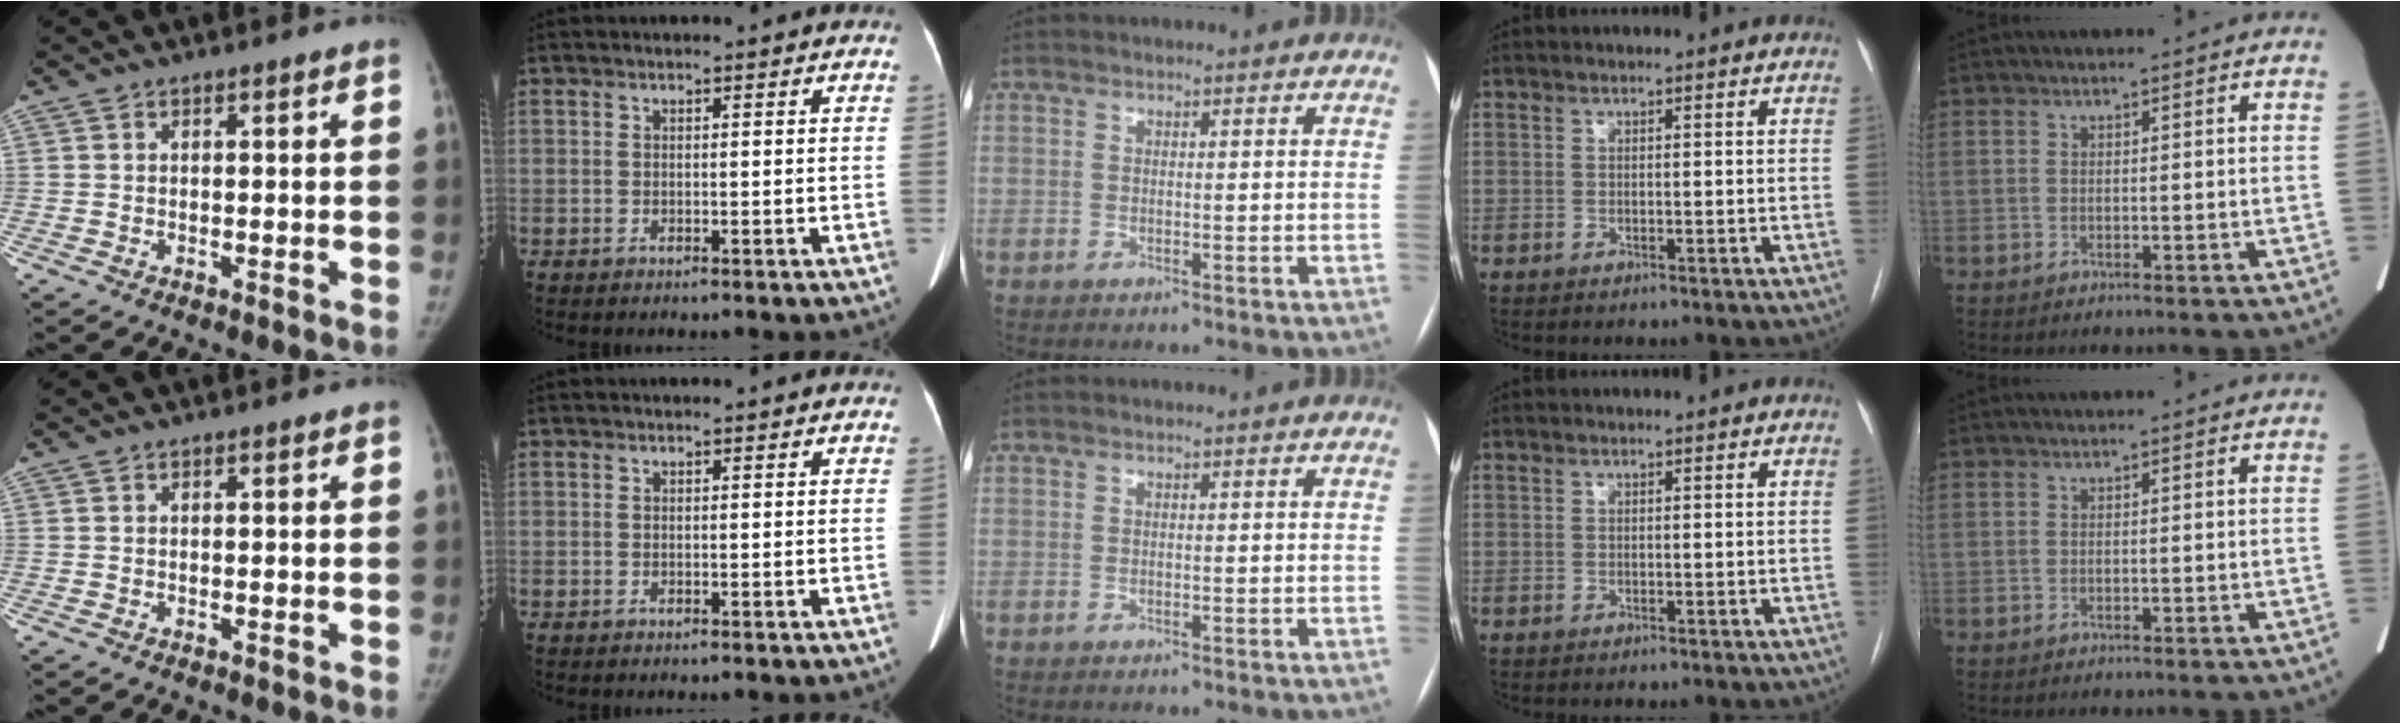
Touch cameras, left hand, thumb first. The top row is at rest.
{}